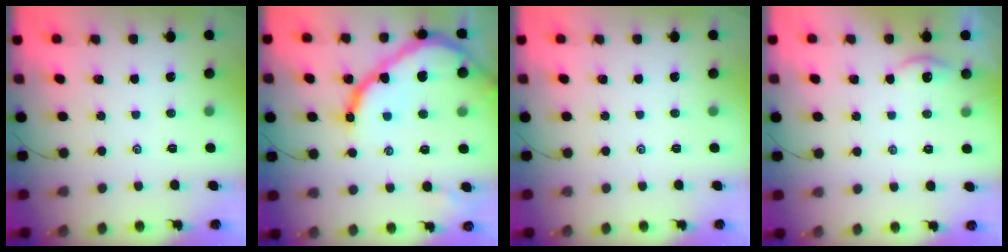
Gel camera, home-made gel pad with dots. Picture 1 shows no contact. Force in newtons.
{"total": 19.8, "press": 19.7, "slide": 1.8}
{"total": 0.0}
{"total": 1.9, "press": 1.9, "slide": 0.2}